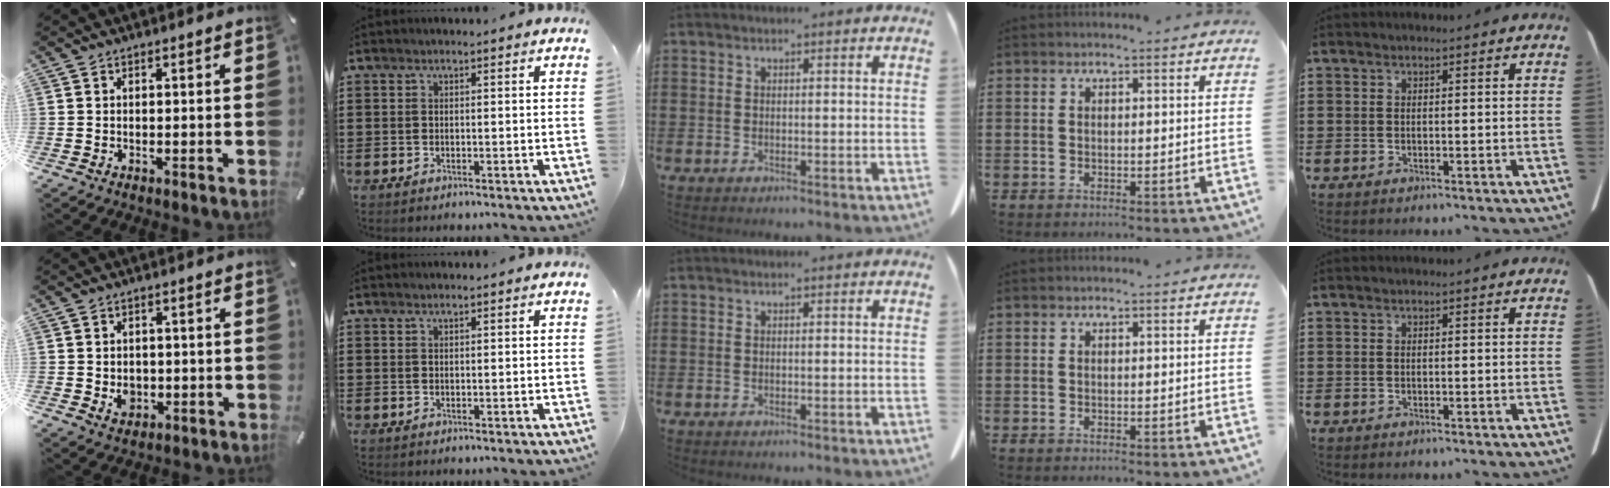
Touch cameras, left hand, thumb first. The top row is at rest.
{"thumb": {"total": 3.7, "force": [-0.4, 3.2, 1.8], "torque": [-0.014, -0.002, -0.007]}, "index": {"total": 0.6, "force": [0.5, 0.0, 0.3], "torque": [-0.007, -0.001, 0.010]}}